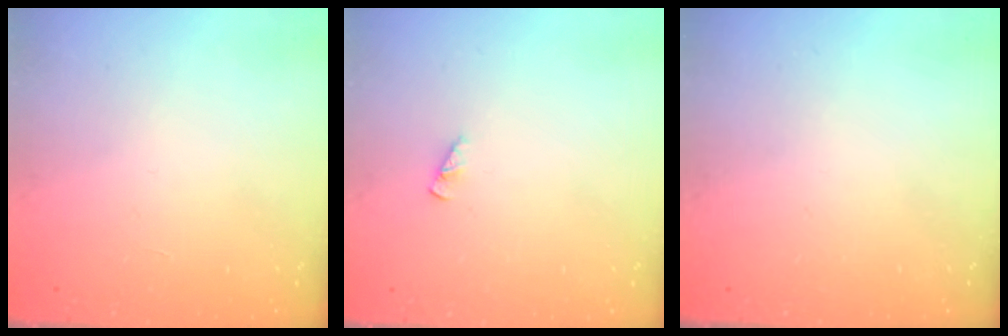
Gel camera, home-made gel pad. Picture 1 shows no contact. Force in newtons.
{"total": 1.3, "press": 1.3, "slide": 0.2}
{"total": 0.0}